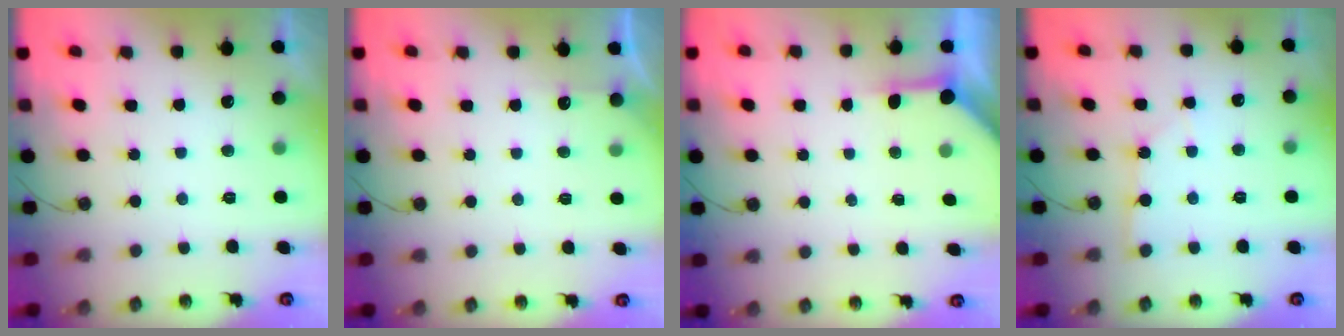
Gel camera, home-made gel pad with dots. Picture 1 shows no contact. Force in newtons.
{"total": 2.9, "press": 2.9, "slide": 0.3}
{"total": 3.8, "press": 3.8, "slide": 0.4}
{"total": 1.3, "press": 1.3, "slide": 0.1}